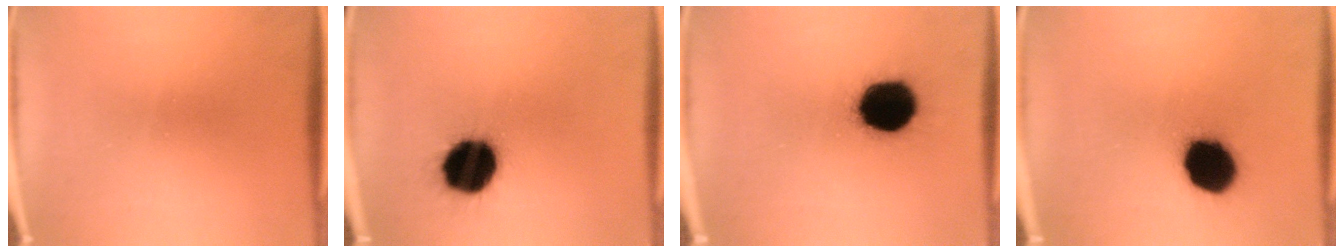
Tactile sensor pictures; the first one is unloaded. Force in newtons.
{"total": 14.7}
{"total": 15.6}
{"total": 16.2}